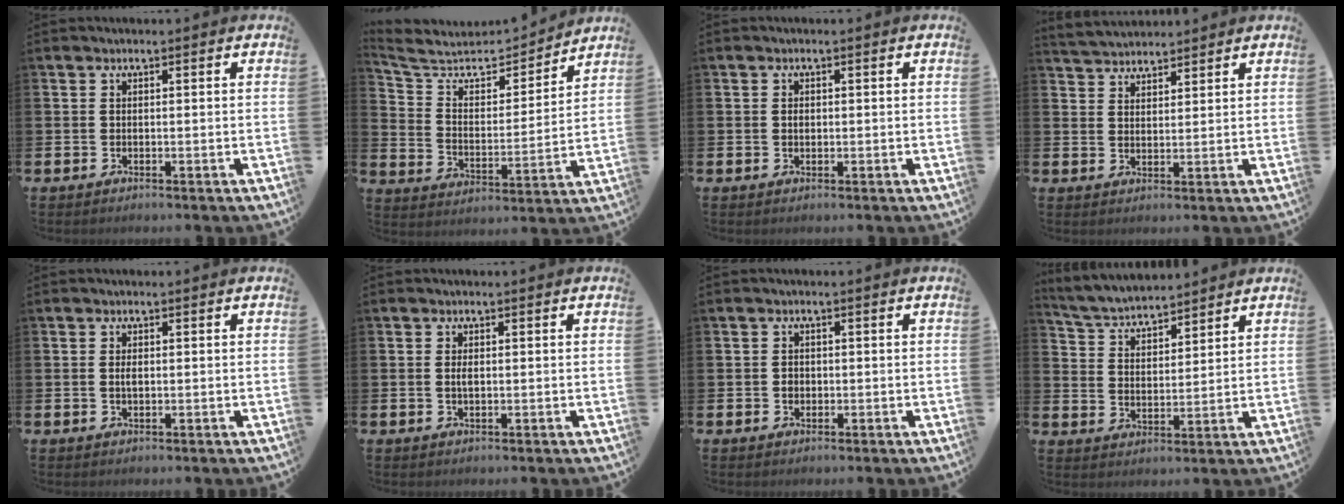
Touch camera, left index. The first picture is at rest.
{"total": 6.5, "force": [5.6, 2.6, 1.8], "torque": [-0.064, -0.051, 0.090]}
{"total": 0.7, "force": [0.0, 0.6, 0.4], "torque": [0.000, -0.001, -0.003]}
{"total": 3.7, "force": [3.6, 0.8, -0.3], "torque": [-0.004, -0.017, 0.066]}
{"total": 1.1, "force": [0.0, 0.5, 0.9], "torque": [-0.018, 0.003, -0.002]}
{"total": 1.1, "force": [0.0, 0.5, 1.0], "torque": [-0.019, 0.004, -0.003]}
{"total": 1.2, "force": [-0.2, 1.1, 0.4], "torque": [0.000, 0.004, -0.007]}
{"total": 4.7, "force": [4.6, 0.9, 0.4], "torque": [-0.033, -0.030, 0.082]}